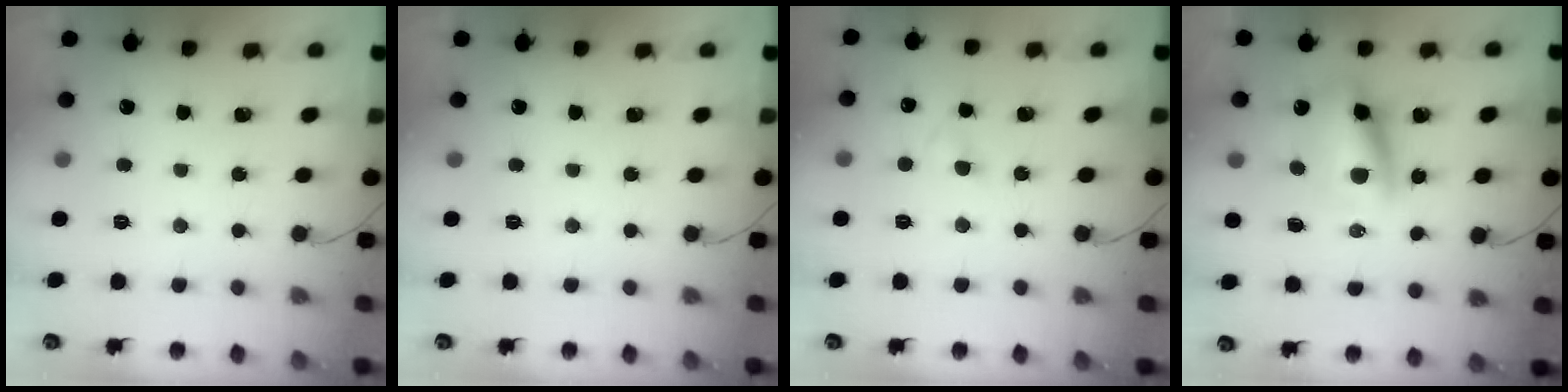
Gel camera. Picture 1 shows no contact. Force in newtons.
{"total": 0.0}
{"total": 2.1, "press": 1.9, "slide": 0.9}
{"total": 10.0, "press": 9.7, "slide": 2.7}